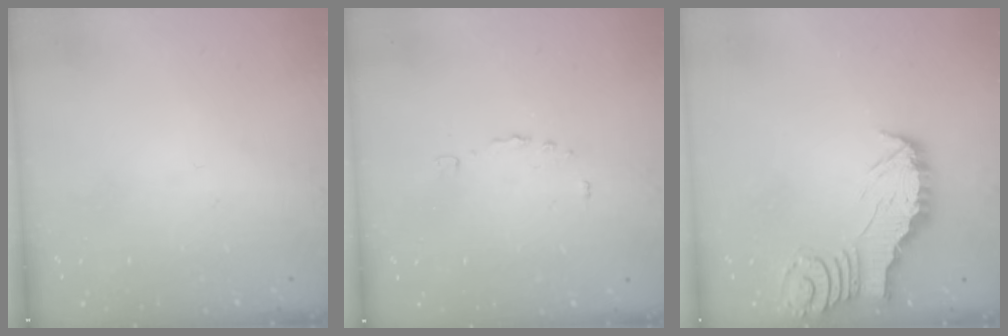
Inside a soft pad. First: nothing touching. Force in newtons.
{"total": 2.9, "press": 2.9, "slide": 0.5}
{"total": 2.4, "press": 2.4, "slide": 0.2}